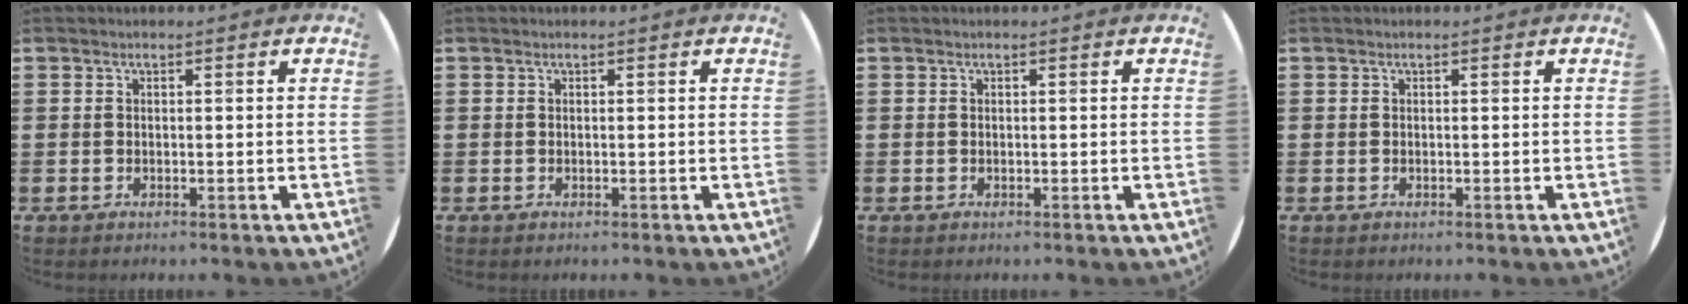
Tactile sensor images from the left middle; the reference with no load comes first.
{"total": 0.0}
{"total": 0.0}
{"total": 0.0}